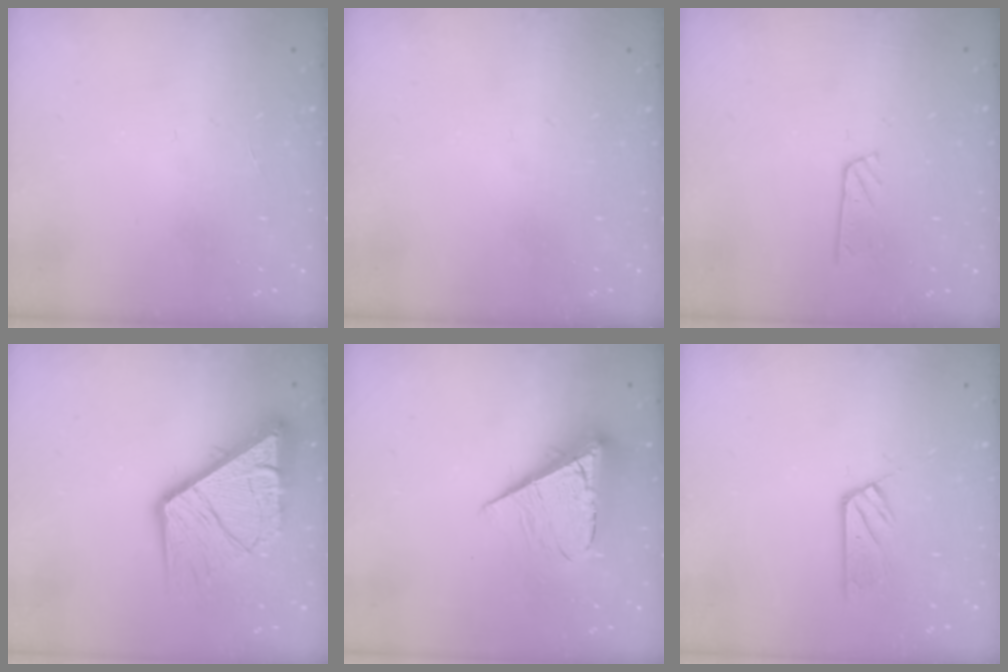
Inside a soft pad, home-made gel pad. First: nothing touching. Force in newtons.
{"total": 0.0}
{"total": 3.0, "press": 3.0, "slide": 0.3}
{"total": 16.7, "press": 16.6, "slide": 1.9}
{"total": 11.7, "press": 11.7, "slide": 0.5}
{"total": 5.2, "press": 5.2, "slide": 0.1}